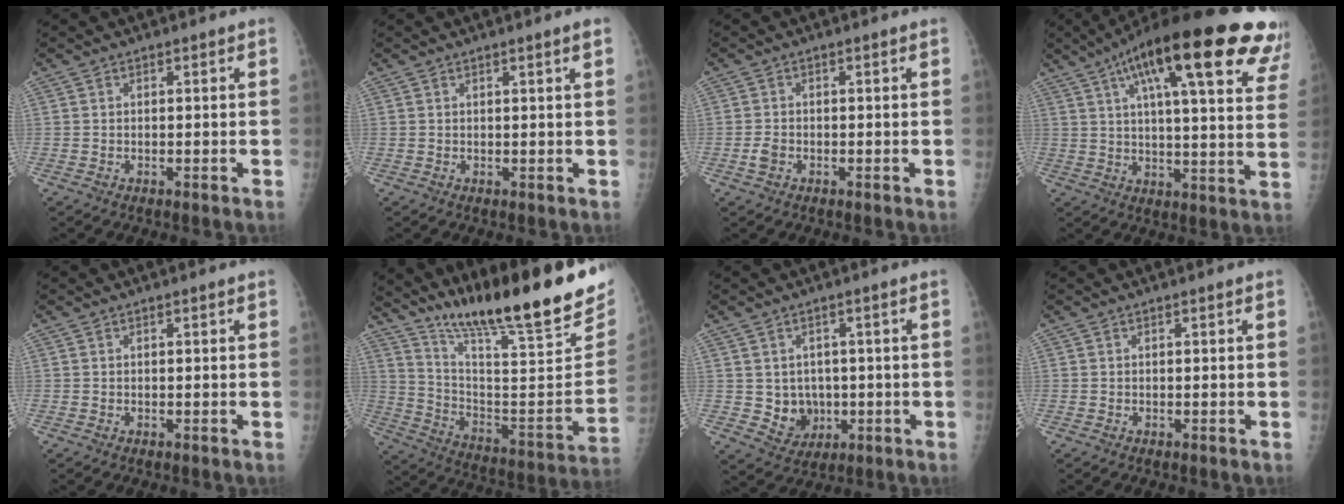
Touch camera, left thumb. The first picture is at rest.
{"total": 1.4, "force": [0.8, -0.4, 1.1], "torque": [-0.020, -0.006, 0.014]}
{"total": 1.8, "force": [-0.6, 1.2, 1.2], "torque": [-0.024, 0.006, -0.011]}
{"total": 29.7, "force": [16.4, 7.2, 23.7], "torque": [-0.301, -0.002, 0.224]}
{"total": 0.0}
{"total": 28.1, "force": [20.9, 4.3, 18.3], "torque": [-0.272, -0.103, 0.333]}
{"total": 6.0, "force": [-0.1, 5.4, 2.7], "torque": [-0.012, 0.000, 0.013]}
{"total": 0.0}